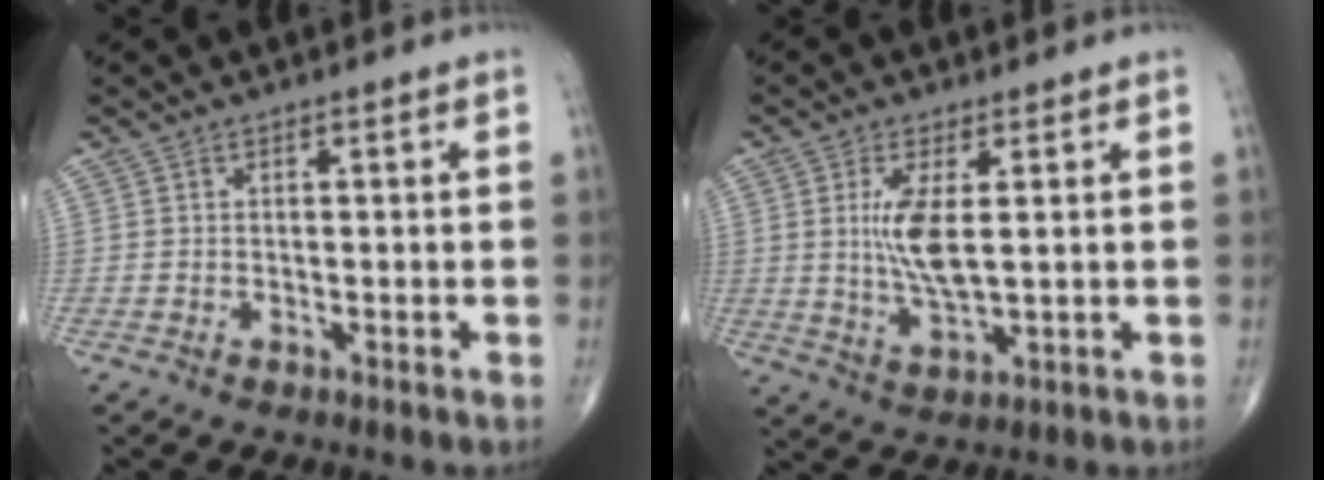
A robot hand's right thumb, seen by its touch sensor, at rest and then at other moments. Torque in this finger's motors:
{"motor_torque": [1.51, 1.45, 1.18, 0.03, 0.13]}